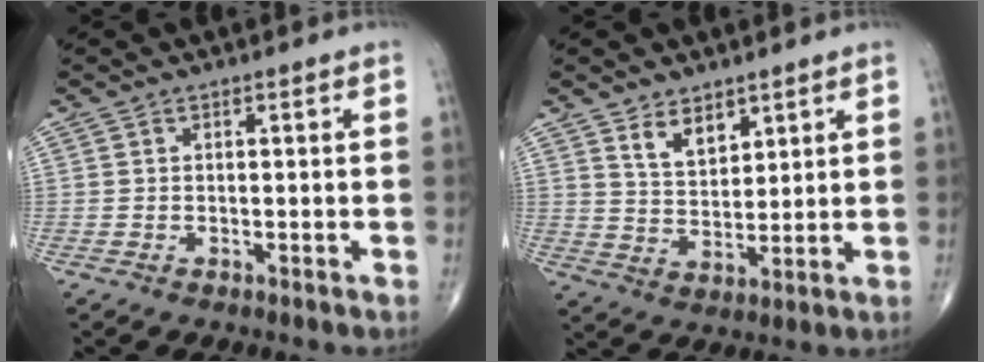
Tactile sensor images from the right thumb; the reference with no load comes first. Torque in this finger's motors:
{"motor_torque": [-0.10, 0.13, 0.08, 0.17, 0.20]}